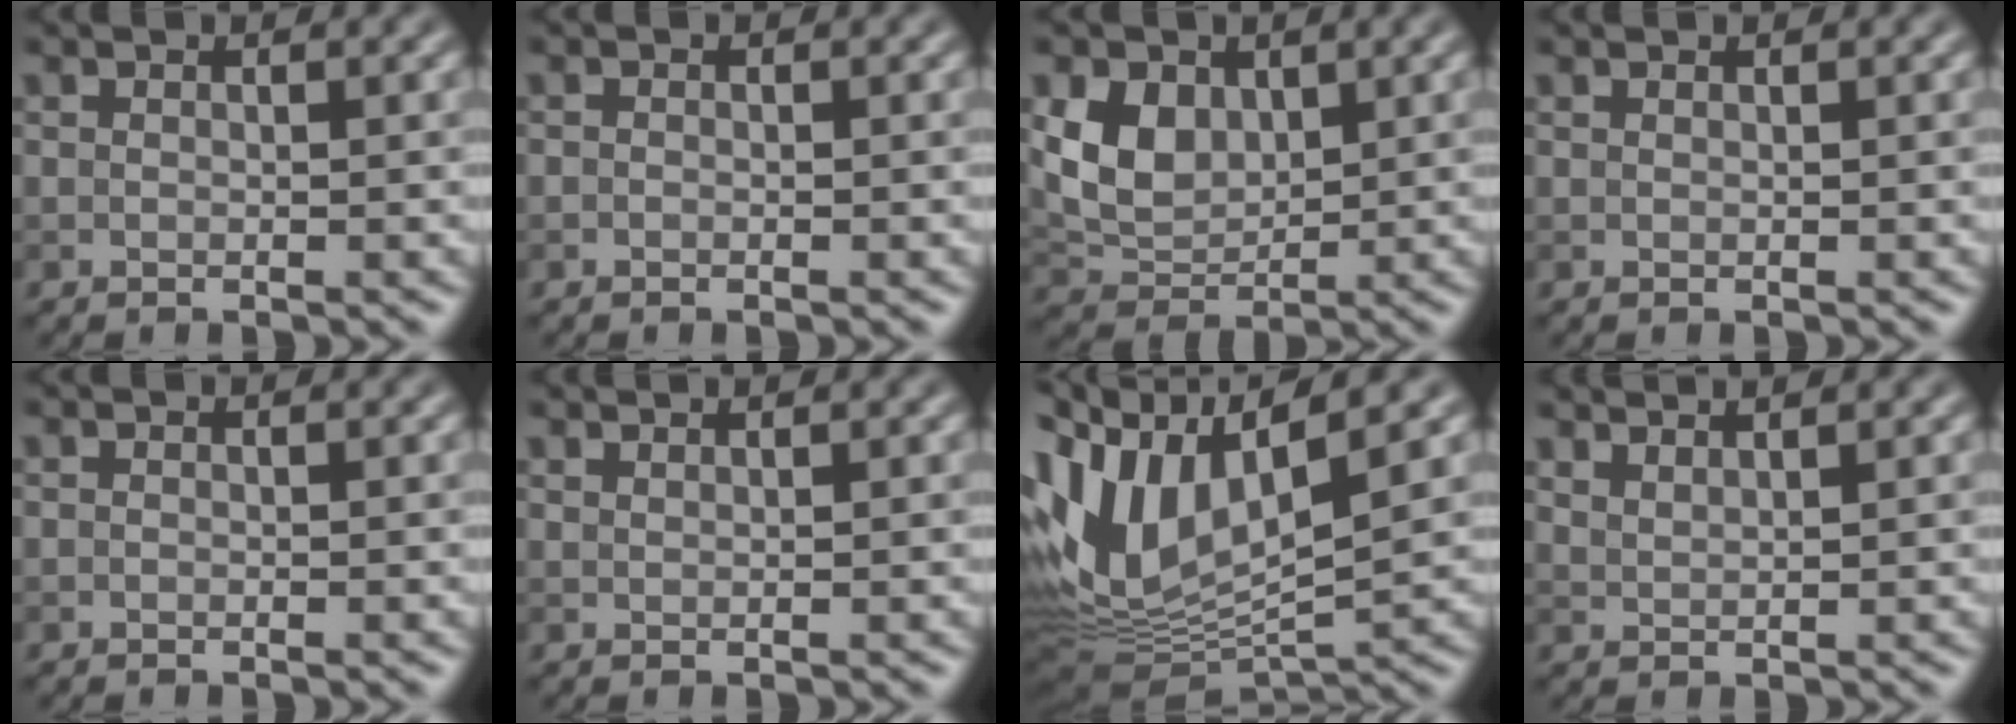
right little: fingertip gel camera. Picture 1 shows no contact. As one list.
[{"total": 0.0}, {"total": 4.4, "force": [1.5, 3.0, 2.7], "torque": [-0.062, -0.005, 0.032]}, {"total": 0.7, "force": [0.7, 0.1, 0.3], "torque": [-0.001, -0.004, 0.006]}, {"total": 0.0}, {"total": 1.4, "force": [1.3, 0.3, 0.5], "torque": [0.002, -0.004, 0.013]}, {"total": 11.8, "force": [2.8, 5.9, 9.9], "torque": [-0.211, 0.005, 0.055]}, {"total": 2.7, "force": [2.4, 0.7, 1.0], "torque": [-0.001, 0.005, 0.025]}]